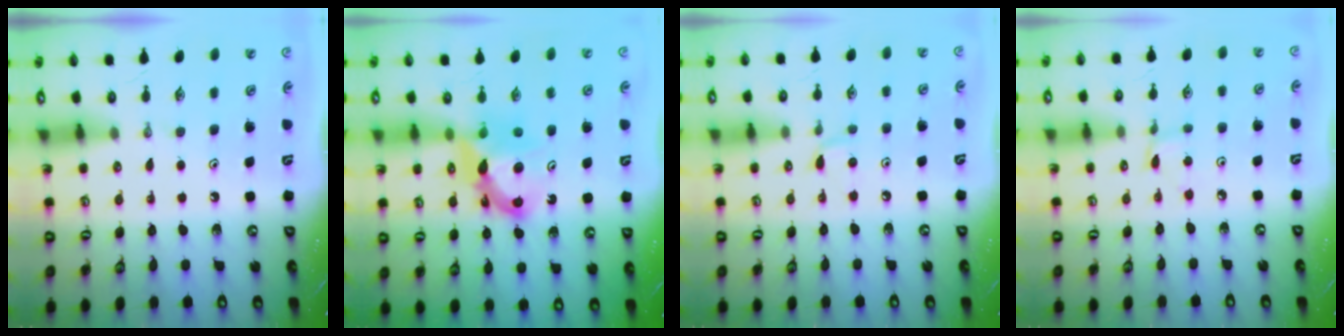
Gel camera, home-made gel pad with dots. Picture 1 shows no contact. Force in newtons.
{"total": 8.4, "press": 8.3, "slide": 0.4}
{"total": 4.3, "press": 4.3, "slide": 0.5}
{"total": 1.7, "press": 1.7, "slide": 0.1}